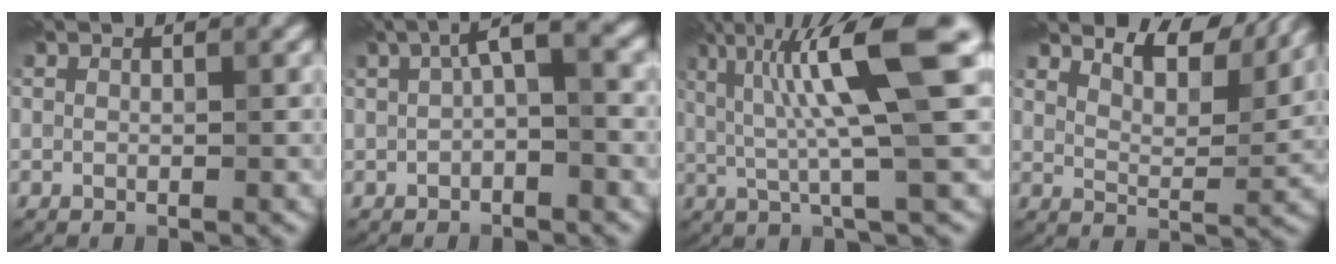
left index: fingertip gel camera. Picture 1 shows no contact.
{"total": 3.6, "force": [0.8, 0.9, 3.4], "torque": [-0.053, 0.017, 0.004]}
{"total": 10.0, "force": [2.6, 1.6, 9.6], "torque": [-0.154, 0.007, 0.044]}
{"total": 7.6, "force": [6.8, 1.7, 3.0], "torque": [-0.056, 0.006, 0.091]}